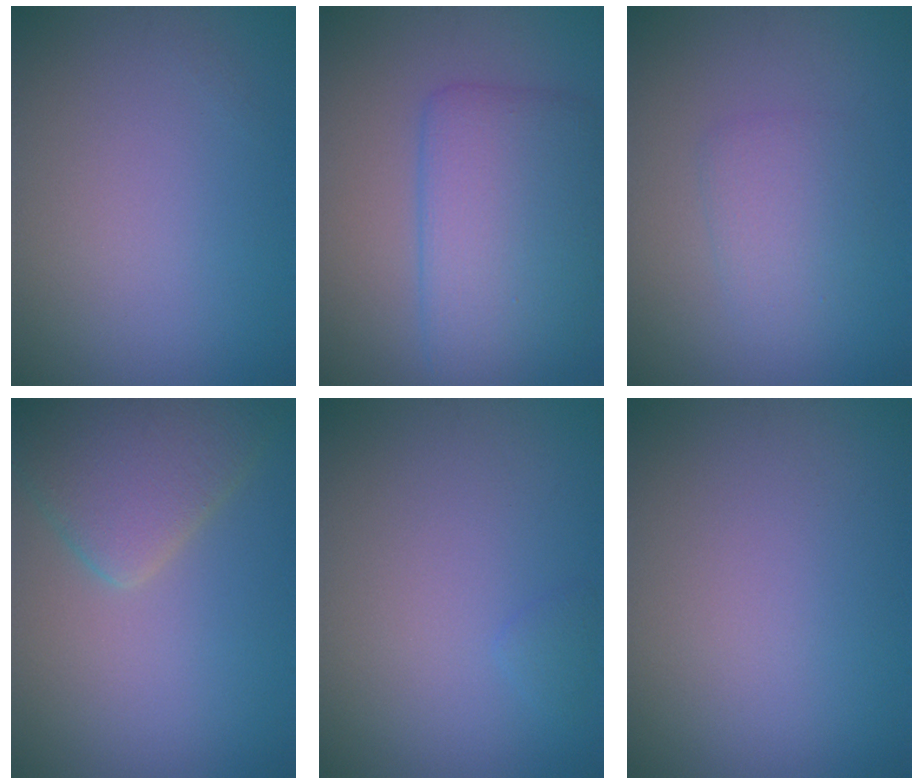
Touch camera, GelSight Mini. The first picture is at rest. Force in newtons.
{"total": 6.8, "press": 6.8, "slide": 0.0}
{"total": 2.3, "press": 2.3, "slide": 0.0}
{"total": 5.0, "press": 5.0, "slide": 0.5}
{"total": 0.7, "press": 0.7, "slide": 0.0}
{"total": 0.0}